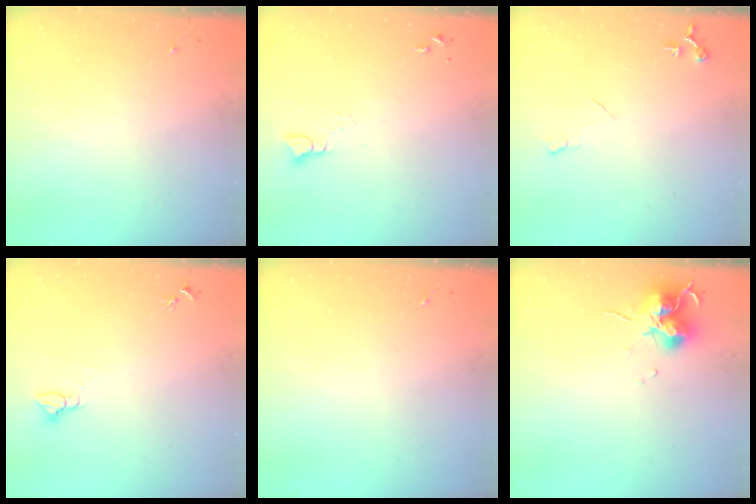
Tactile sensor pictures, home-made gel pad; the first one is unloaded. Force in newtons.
{"total": 2.5, "press": 2.5, "slide": 0.1}
{"total": 7.0, "press": 7.0, "slide": 0.8}
{"total": 3.2, "press": 3.2, "slide": 0.1}
{"total": 0.0}
{"total": 12.6, "press": 12.5, "slide": 1.4}